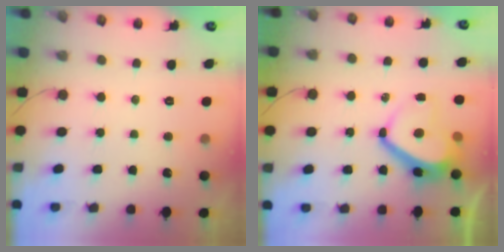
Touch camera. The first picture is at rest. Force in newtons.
{"total": 9.8, "press": 9.7, "slide": 1.3}